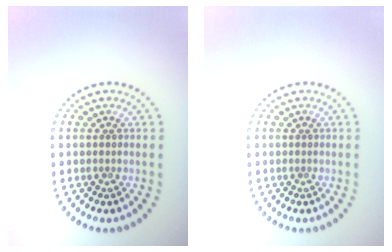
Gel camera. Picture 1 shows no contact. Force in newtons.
{"total": 0.0}